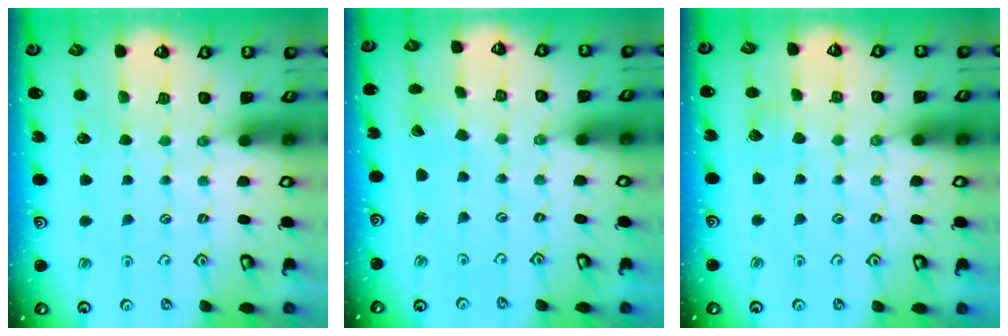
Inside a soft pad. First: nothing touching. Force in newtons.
{"total": 1.6, "press": 1.6, "slide": 0.1}
{"total": 4.9, "press": 4.8, "slide": 0.5}